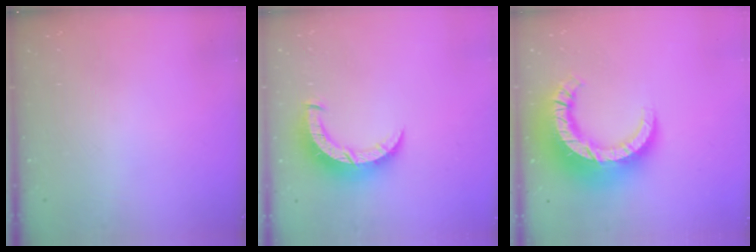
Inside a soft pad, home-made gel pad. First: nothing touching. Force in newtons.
{"total": 8.4, "press": 8.3, "slide": 1.0}
{"total": 18.8, "press": 18.7, "slide": 2.1}